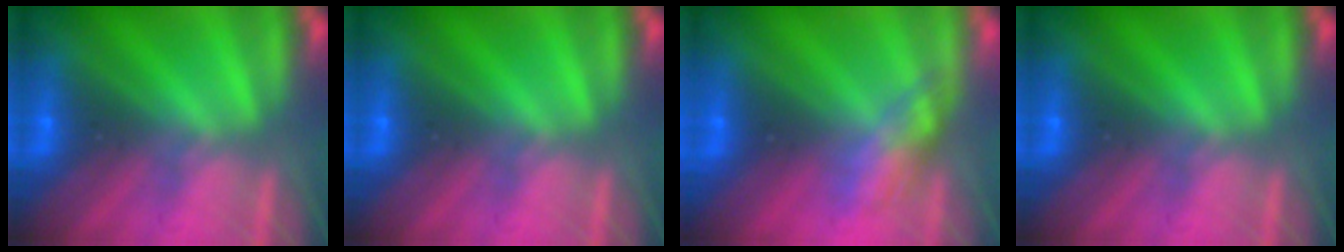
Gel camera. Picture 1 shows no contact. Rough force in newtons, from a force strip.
{"total": 0.0}
{"total": 2.7}
{"total": 0.0}